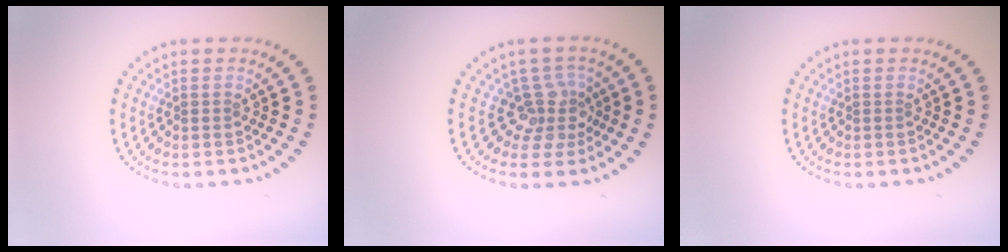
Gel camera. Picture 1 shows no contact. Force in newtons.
{"total": 3.2, "press": 2.4, "slide": 2.2}
{"total": 0.0}